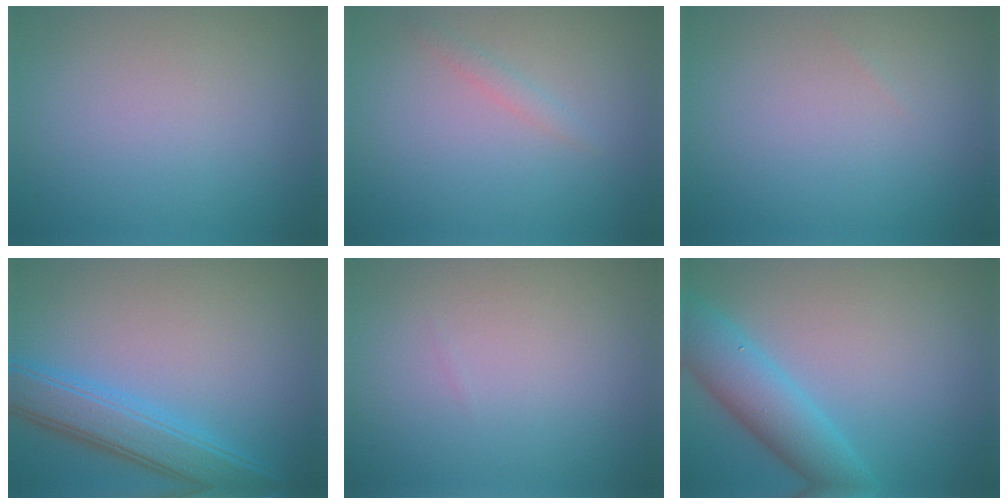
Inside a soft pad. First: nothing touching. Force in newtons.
{"total": 1.0, "press": 1.0, "slide": 0.0}
{"total": 0.0}
{"total": 4.9, "press": 4.8, "slide": 0.3}
{"total": 0.0}
{"total": 5.3, "press": 5.3, "slide": 0.2}